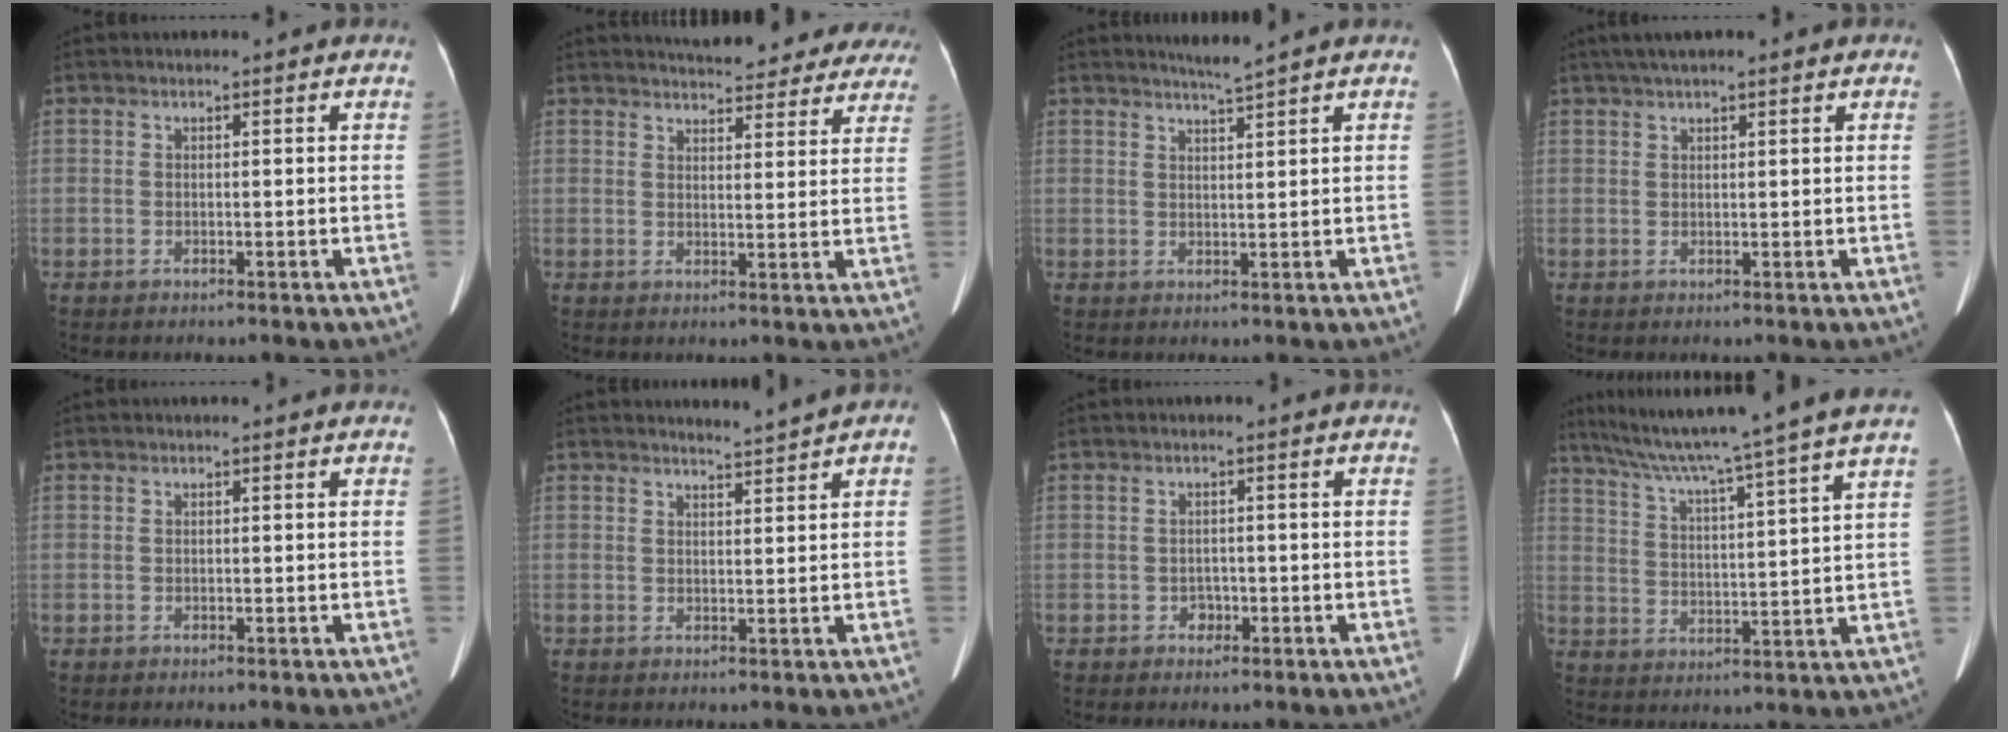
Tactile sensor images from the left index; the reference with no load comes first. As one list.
[{"total": 18.9, "force": [17.5, 5.1, 4.8], "torque": [-0.046, -0.014, 0.193]}, {"total": 2.2, "force": [1.9, -1.0, 0.6], "torque": [-0.014, -0.008, 0.039]}, {"total": 6.0, "force": [4.3, 1.0, 4.0], "torque": [-0.062, 0.034, 0.065]}, {"total": 0.0}, {"total": 1.7, "force": [1.6, -0.4, 0.4], "torque": [-0.005, 0.002, 0.026]}, {"total": 1.5, "force": [-1.0, 1.1, 0.3], "torque": [-0.004, -0.001, -0.013]}, {"total": 18.8, "force": [15.6, -2.5, 10.2], "torque": [-0.173, -0.009, 0.222]}]